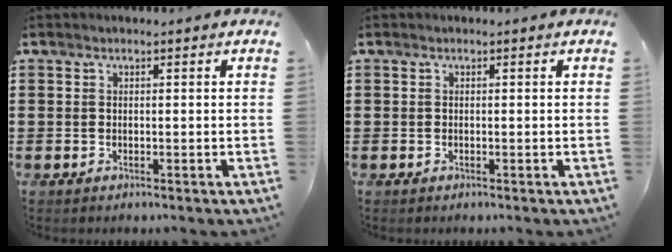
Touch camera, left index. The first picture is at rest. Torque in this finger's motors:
{"motor_torque": [-0.03, -0.01, 0.00, 0.00]}